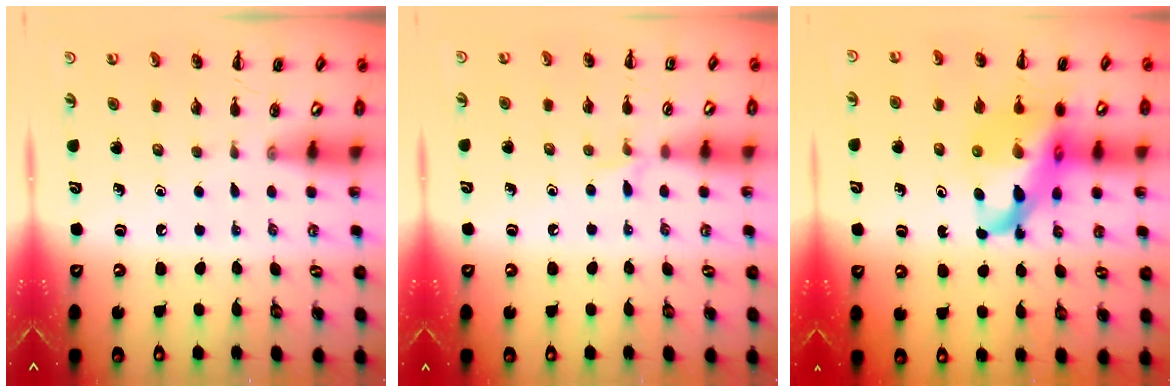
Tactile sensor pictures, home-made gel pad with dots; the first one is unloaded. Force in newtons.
{"total": 5.0, "press": 4.8, "slide": 1.4}
{"total": 18.0, "press": 17.5, "slide": 4.3}